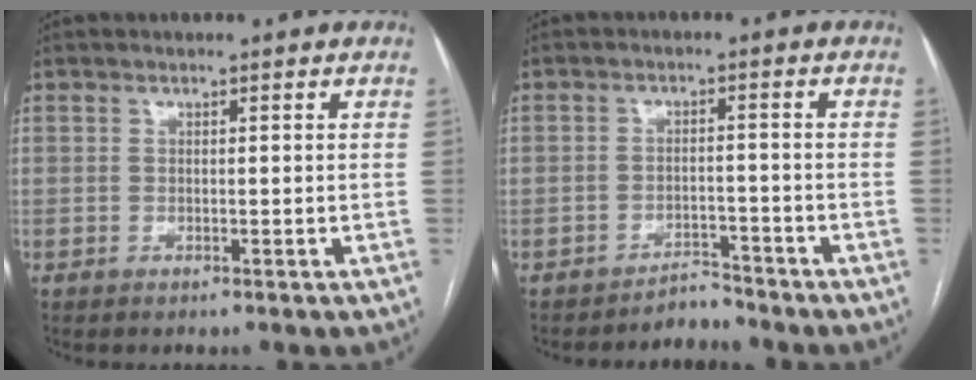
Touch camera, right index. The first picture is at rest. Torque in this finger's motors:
{"motor_torque": [-0.63, -0.01, -0.33, -0.14]}